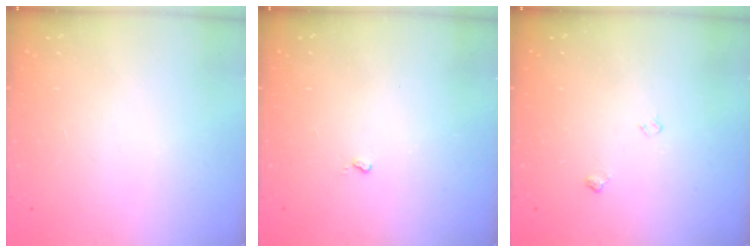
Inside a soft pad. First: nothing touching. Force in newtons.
{"total": 2.6, "press": 2.6, "slide": 0.4}
{"total": 4.4, "press": 4.4, "slide": 0.6}